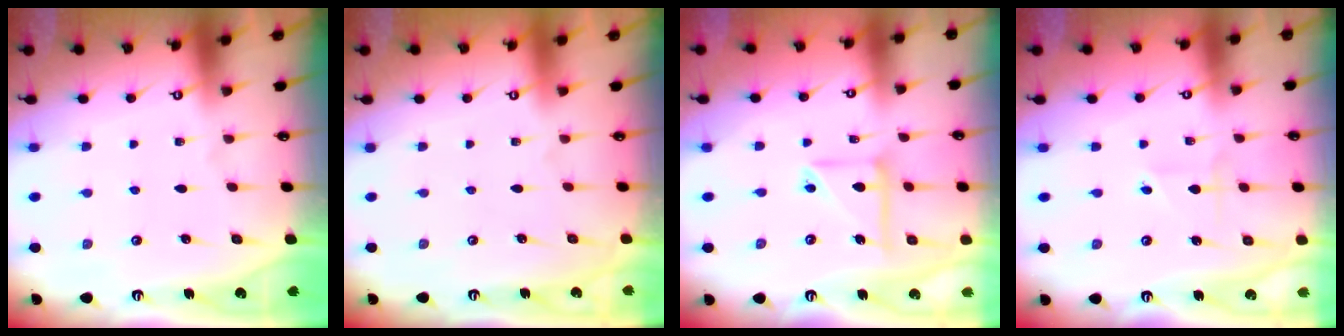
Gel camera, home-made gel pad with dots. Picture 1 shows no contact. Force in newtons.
{"total": 0.0}
{"total": 11.6, "press": 11.5, "slide": 1.3}
{"total": 2.3, "press": 2.3, "slide": 0.2}